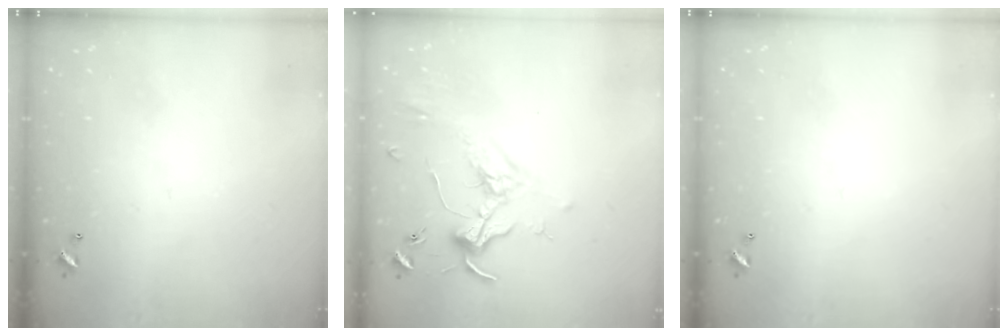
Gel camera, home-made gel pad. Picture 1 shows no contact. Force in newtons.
{"total": 1.7, "press": 1.6, "slide": 0.7}
{"total": 0.0}